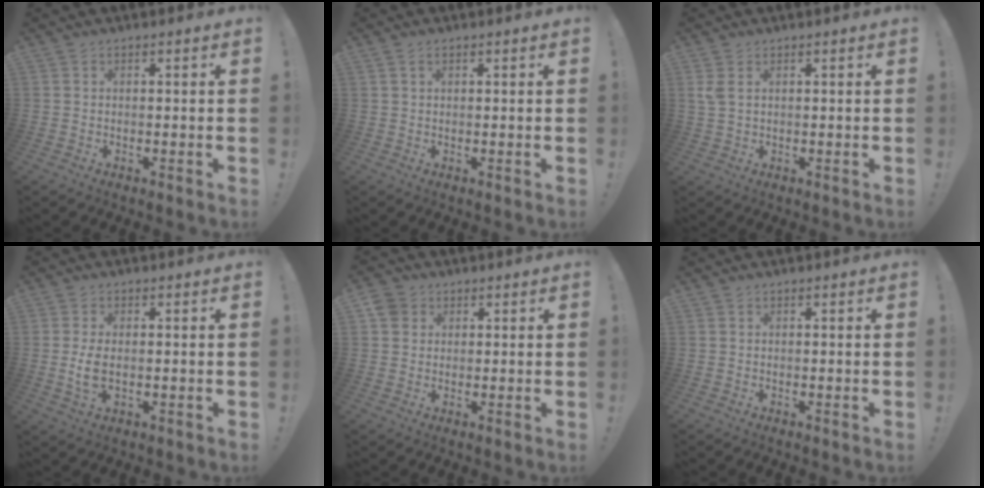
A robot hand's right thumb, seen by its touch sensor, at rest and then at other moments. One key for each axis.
{"total": 1.5, "fx": 0.8, "fy": 0.8, "fz": 1.1, "tx": -0.021, "ty": 0.002, "tz": 0.013}
{"total": 3.0, "fx": 1.3, "fy": 1.5, "fz": 2.3, "tx": -0.044, "ty": 0.002, "tz": 0.025}
{"total": 5.0, "fx": -0.5, "fy": 2.6, "fz": 4.3, "tx": -0.088, "ty": -0.002, "tz": -0.010}
{"total": 4.2, "fx": 1.8, "fy": 3.6, "fz": 1.2, "tx": -0.023, "ty": 0.003, "tz": 0.035}
{"total": 0.0}